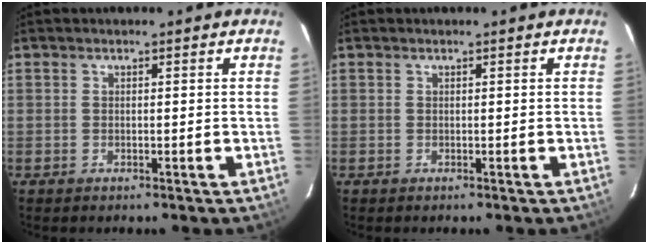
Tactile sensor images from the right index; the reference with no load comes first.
{"total": 0.0}